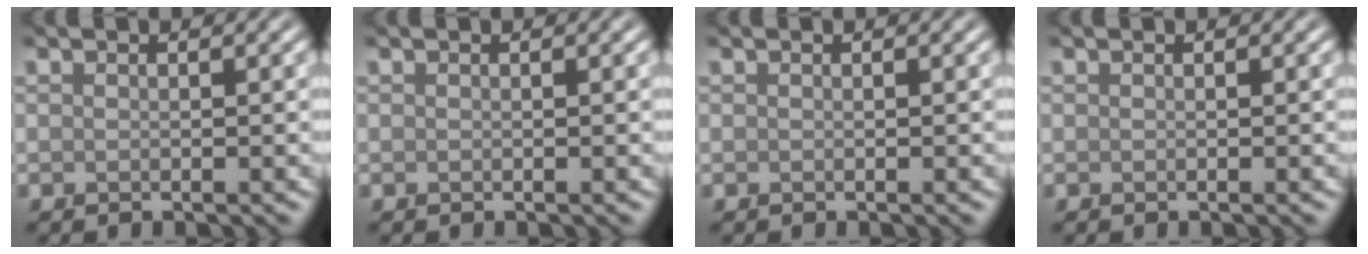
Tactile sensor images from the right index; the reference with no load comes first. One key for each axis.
{"total": 0.0}
{"total": 0.0}
{"total": 0.0}